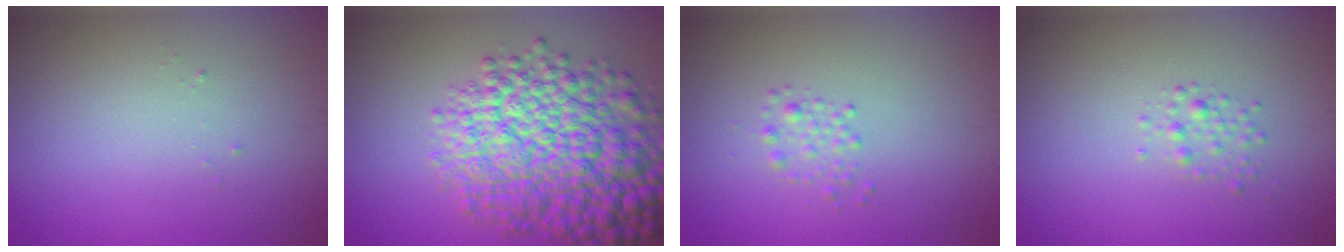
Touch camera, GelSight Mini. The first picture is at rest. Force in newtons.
{"total": 11.5, "press": 11.5, "slide": 0.3}
{"total": 1.3, "press": 1.3, "slide": 0.1}
{"total": 1.2, "press": 1.2, "slide": 0.1}